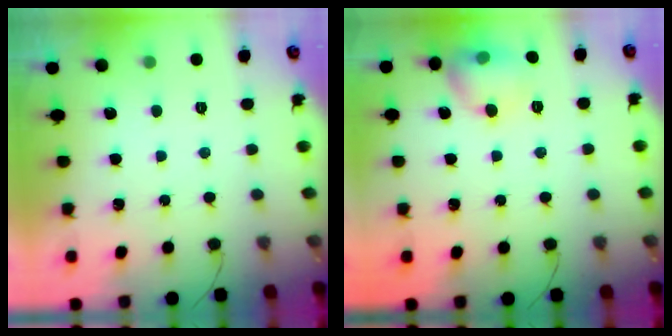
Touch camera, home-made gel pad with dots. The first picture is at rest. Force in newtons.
{"total": 10.2, "press": 10.0, "slide": 1.9}